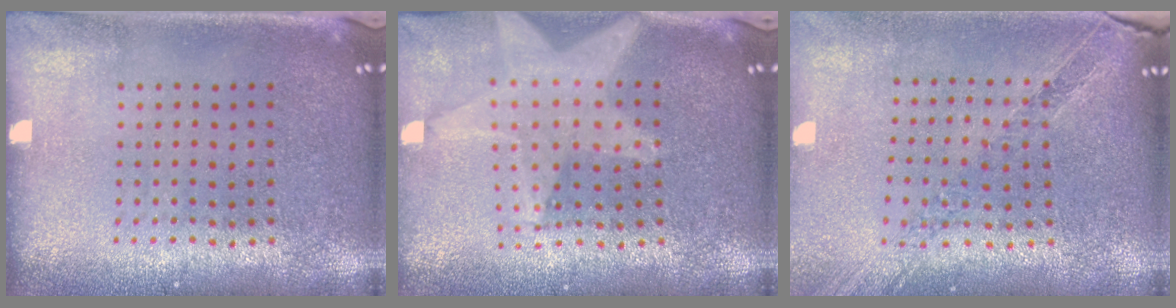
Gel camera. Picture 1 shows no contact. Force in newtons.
{"total": 1.8, "press": 1.6, "slide": 0.8}
{"total": 1.1, "press": 1.0, "slide": 0.1}